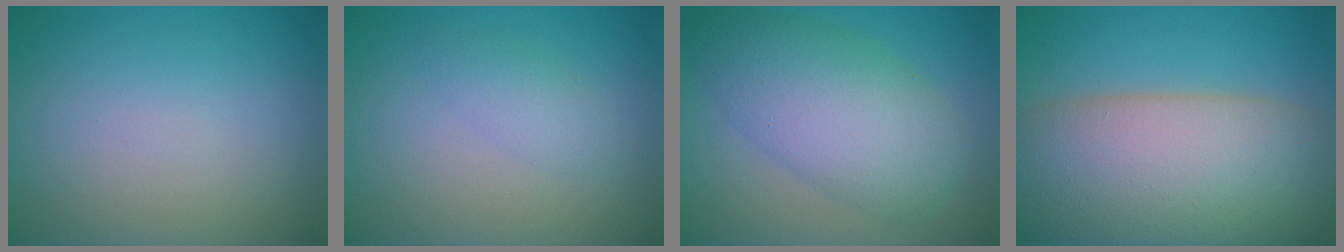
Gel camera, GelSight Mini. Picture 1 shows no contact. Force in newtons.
{"total": 1.7, "press": 1.7, "slide": 0.0}
{"total": 7.9, "press": 7.9, "slide": 0.3}
{"total": 14.3, "press": 14.3, "slide": 0.8}